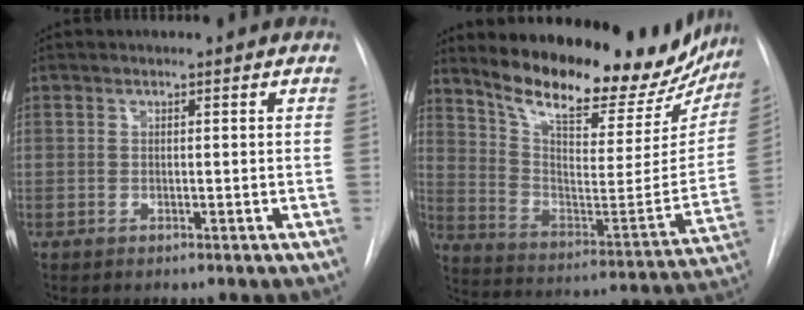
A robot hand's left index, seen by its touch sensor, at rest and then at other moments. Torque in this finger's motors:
{"motor_torque": [1.02, -1.12, 0.33, 0.08]}